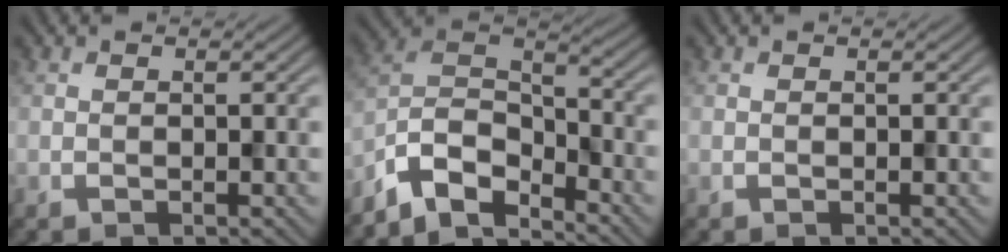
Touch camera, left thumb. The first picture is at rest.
{"total": 8.9, "force": [-7.1, 3.1, 4.4], "torque": [-0.087, 0.001, -0.156]}
{"total": 0.0}